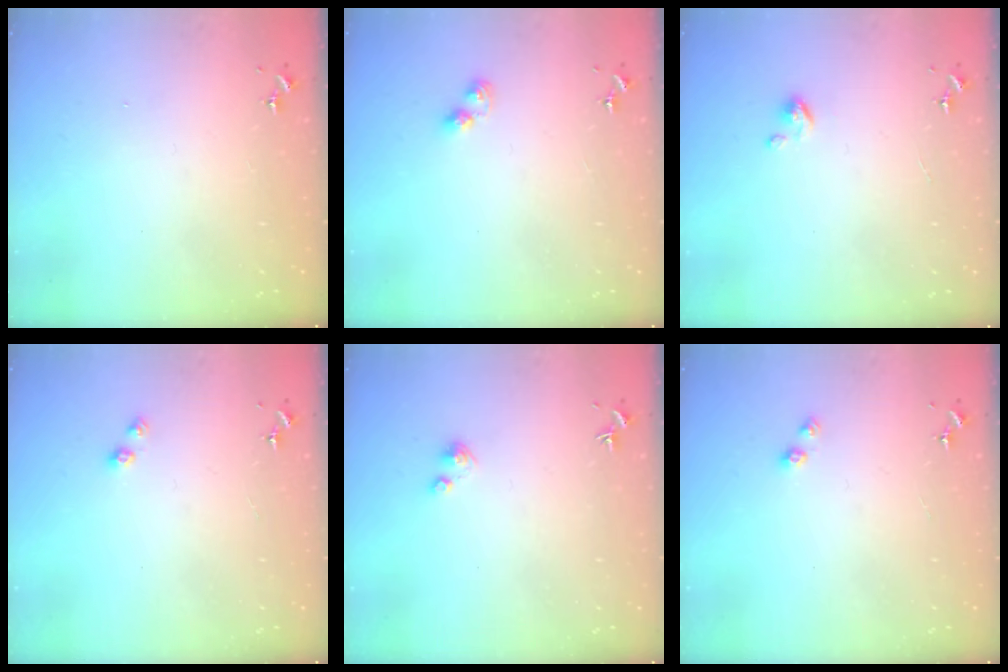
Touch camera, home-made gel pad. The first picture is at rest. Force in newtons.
{"total": 3.5, "press": 3.5, "slide": 0.4}
{"total": 3.5, "press": 3.5, "slide": 0.3}
{"total": 3.4, "press": 3.3, "slide": 0.7}
{"total": 2.8, "press": 2.8, "slide": 0.3}
{"total": 3.4, "press": 3.3, "slide": 0.7}